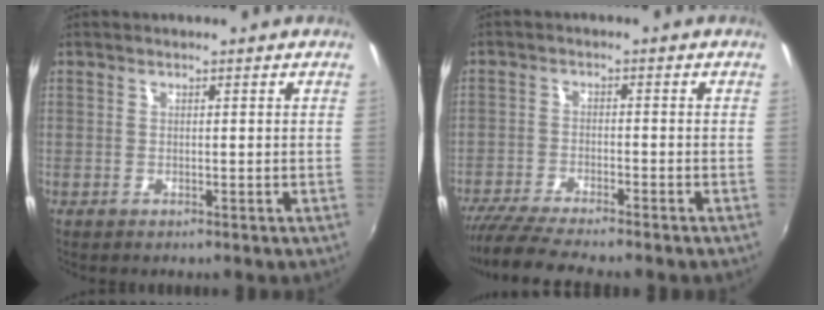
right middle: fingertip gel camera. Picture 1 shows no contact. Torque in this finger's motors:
{"motor_torque": [1.02, -1.12, 0.15, 0.10]}